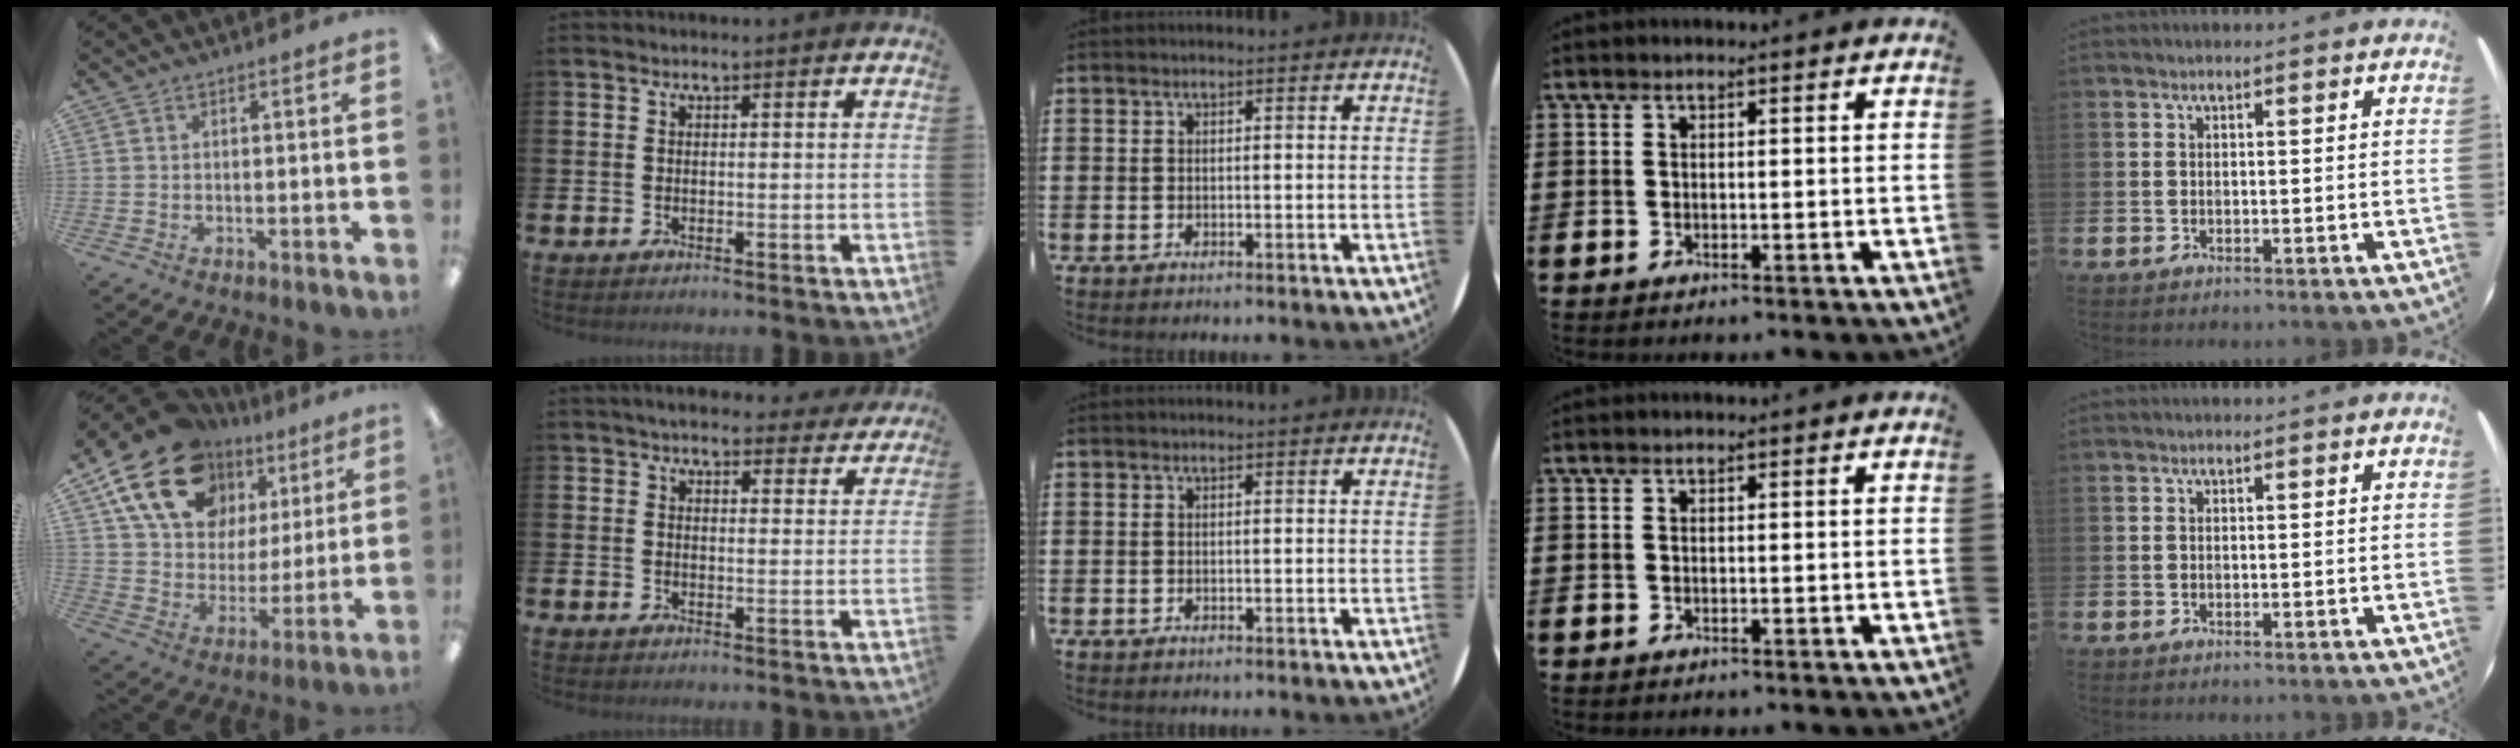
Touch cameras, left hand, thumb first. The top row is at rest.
{"thumb": {"total": 19.9, "force": [11.8, 13.3, 9.1], "torque": [-0.173, -0.048, 0.219]}, "index": {"total": 4.5, "force": [4.2, 1.3, 1.0], "torque": [-0.021, -0.019, 0.075]}}